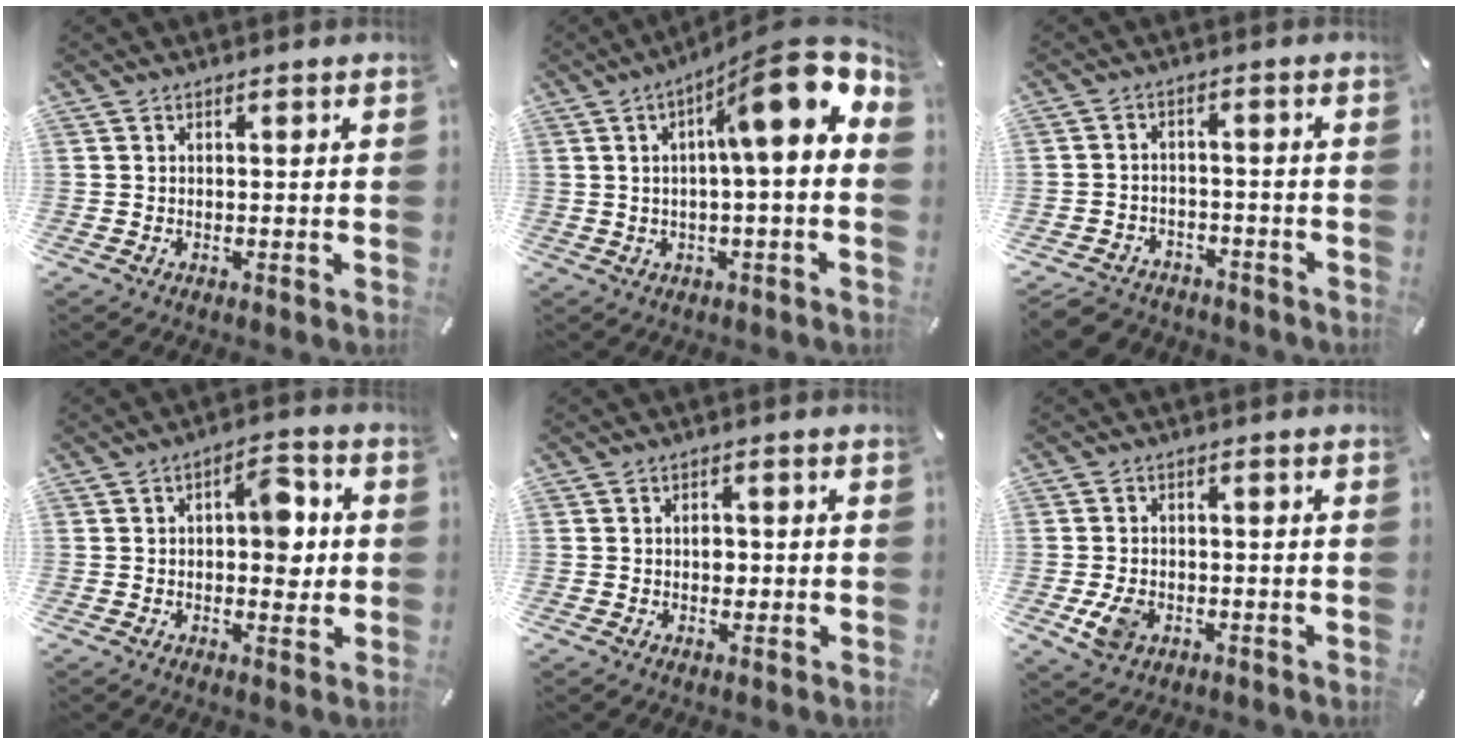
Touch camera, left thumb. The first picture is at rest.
{"total": 16.0, "force": [6.4, 2.8, 14.4], "torque": [-0.211, -0.051, 0.091]}
{"total": 4.7, "force": [-3.8, 2.6, 1.1], "torque": [-0.027, 0.019, -0.075]}
{"total": 9.0, "force": [0.8, 4.9, 7.5], "torque": [-0.081, -0.002, 0.006]}
{"total": 2.4, "force": [-0.2, 1.8, 1.6], "torque": [-0.015, -0.003, -0.009]}
{"total": 5.6, "force": [-1.6, 4.1, 3.4], "torque": [-0.074, 0.000, -0.032]}